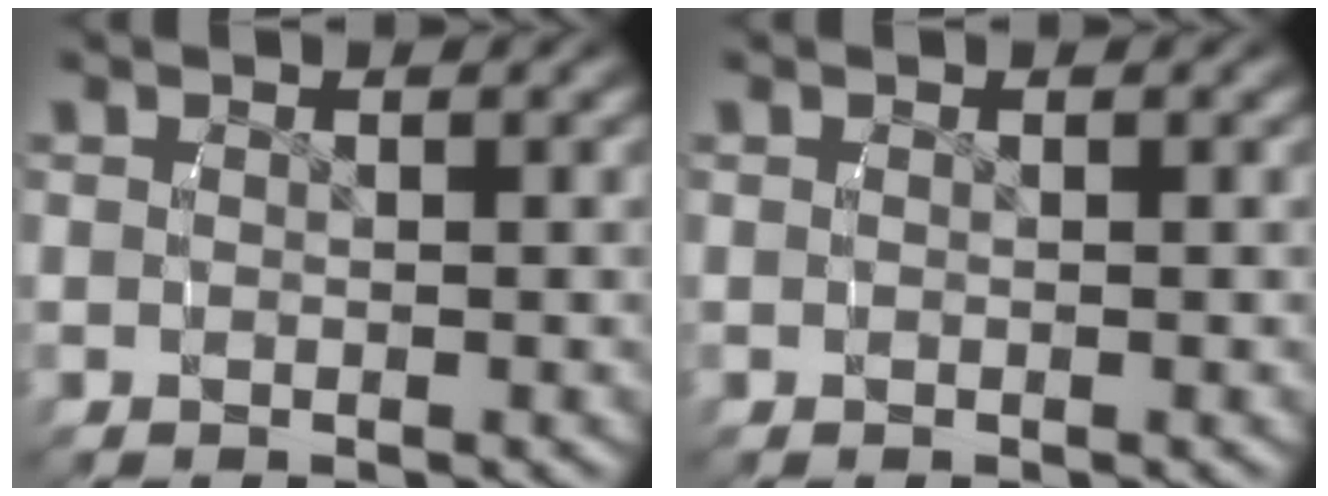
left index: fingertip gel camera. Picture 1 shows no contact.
{"total": 0.0}